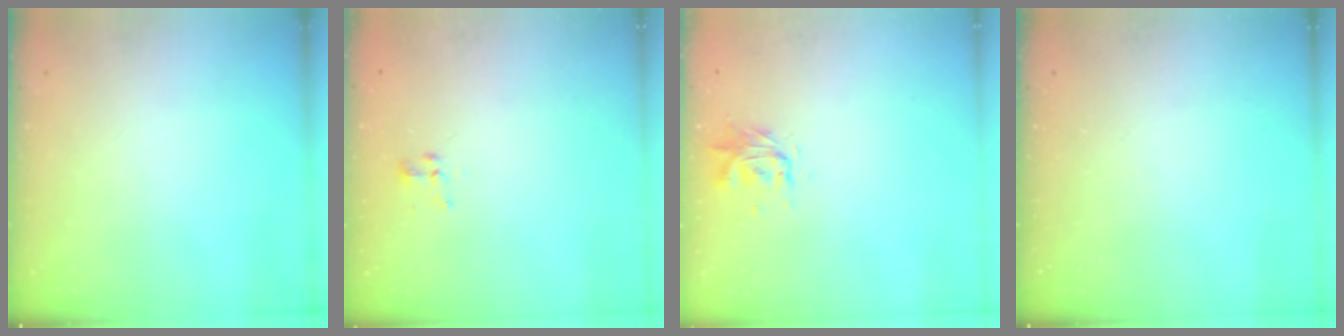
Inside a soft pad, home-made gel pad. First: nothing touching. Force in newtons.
{"total": 2.1, "press": 1.8, "slide": 1.1}
{"total": 0.7, "press": 0.7, "slide": 0.3}
{"total": 0.0}